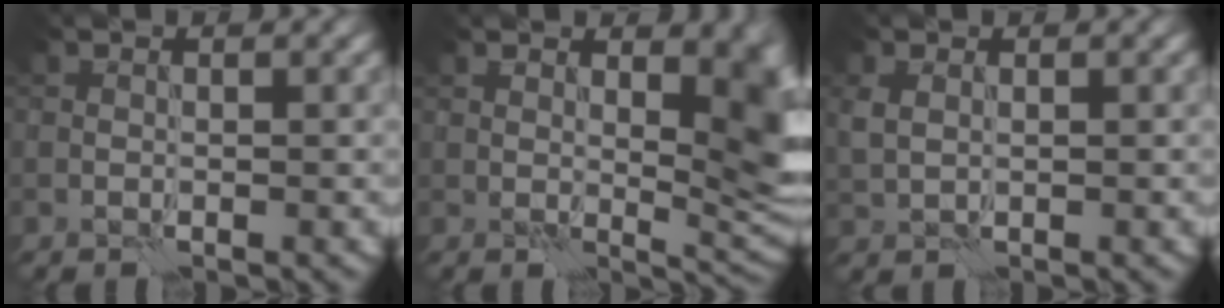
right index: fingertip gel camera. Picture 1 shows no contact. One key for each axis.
{"total": 8.3, "fx": 2.3, "fy": 3.9, "fz": 6.9, "tx": -0.082, "ty": -0.009, "tz": 0.042}
{"total": 1.6, "fx": 0.5, "fy": 1.0, "fz": 1.1, "tx": -0.031, "ty": 0.003, "tz": 0.012}